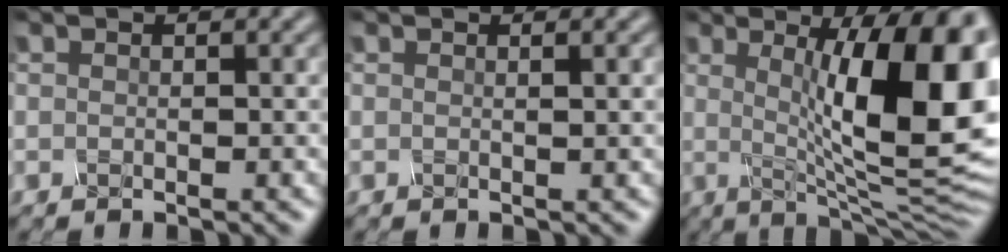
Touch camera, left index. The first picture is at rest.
{"total": 1.2, "force": [0.4, 0.5, 1.0], "torque": [-0.008, 0.001, -0.003]}
{"total": 15.0, "force": [2.0, 4.0, 14.3], "torque": [-0.172, -0.001, 0.037]}